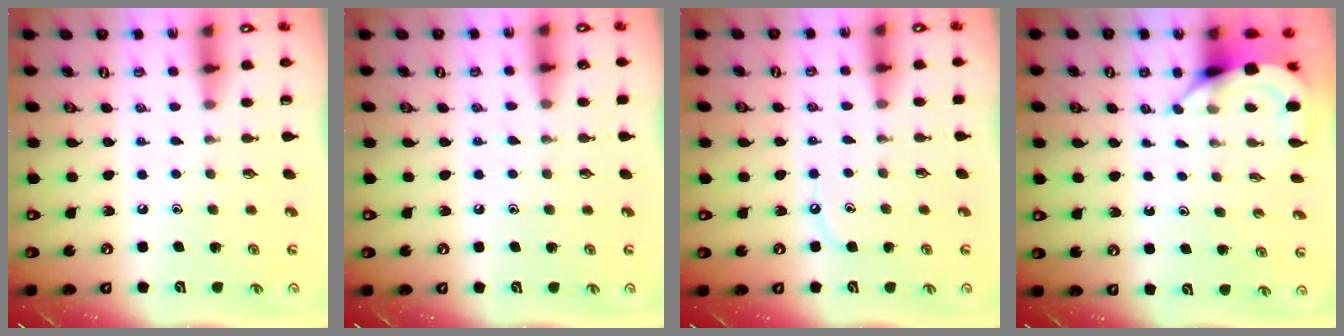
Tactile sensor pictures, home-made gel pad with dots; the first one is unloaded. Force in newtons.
{"total": 3.8, "press": 3.7, "slide": 0.5}
{"total": 4.4, "press": 4.3, "slide": 0.6}
{"total": 4.3, "press": 4.3, "slide": 0.2}